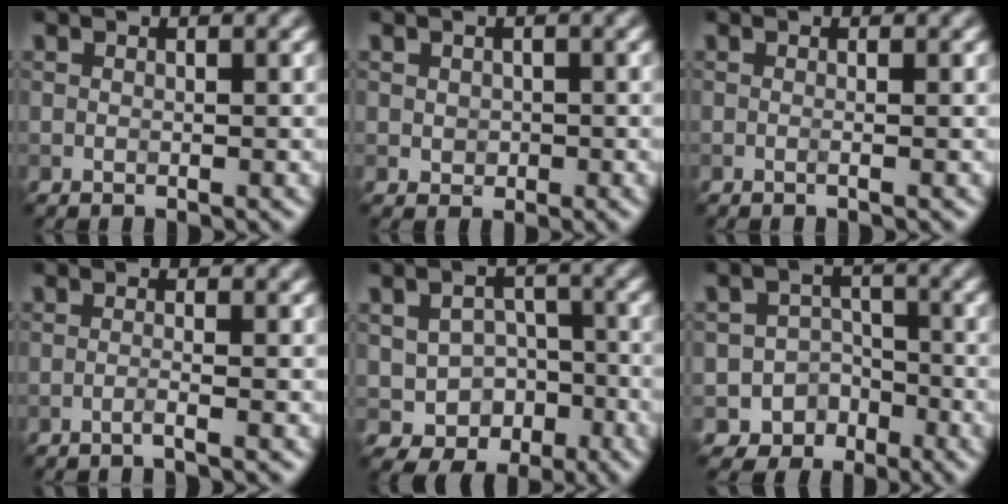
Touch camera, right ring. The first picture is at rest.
{"total": 1.2, "force": [0.1, 1.1, 0.4], "torque": [-0.007, -0.002, -0.003]}
{"total": 0.5, "force": [0.0, 0.1, 0.5], "torque": [-0.009, -0.011, -0.008]}
{"total": 1.0, "force": [-0.6, 0.1, 0.8], "torque": [-0.009, -0.001, -0.021]}
{"total": 4.7, "force": [-1.6, 3.6, 2.5], "torque": [-0.037, -0.007, -0.018]}
{"total": 6.8, "force": [-4.0, 5.4, 0.4], "torque": [0.026, -0.009, -0.076]}